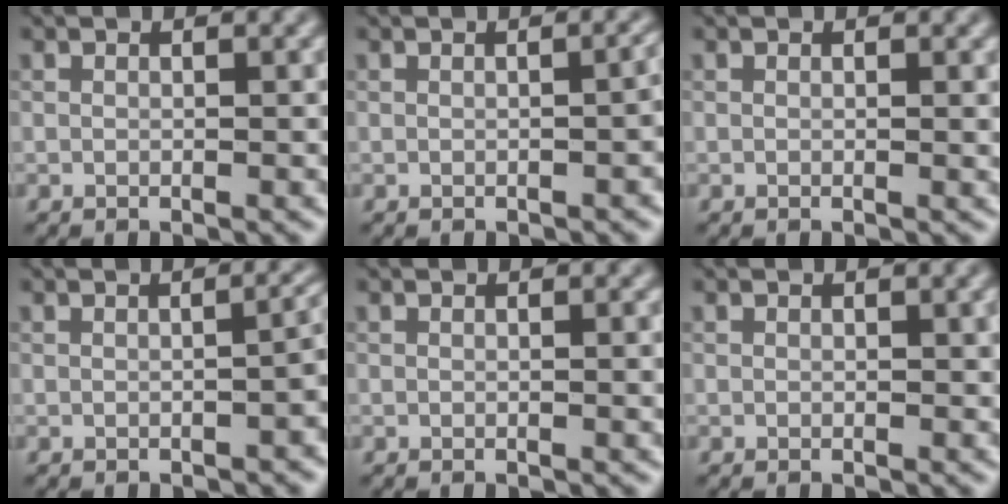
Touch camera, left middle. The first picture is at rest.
{"total": 2.2, "force": [-0.6, 0.9, 2.0], "torque": [-0.020, 0.004, -0.006]}
{"total": 0.0}
{"total": 3.1, "force": [-0.8, 1.3, 2.7], "torque": [-0.026, 0.006, -0.011]}
{"total": 0.7, "force": [0.0, 0.1, 0.6], "torque": [-0.008, 0.000, 0.000]}
{"total": 0.0}